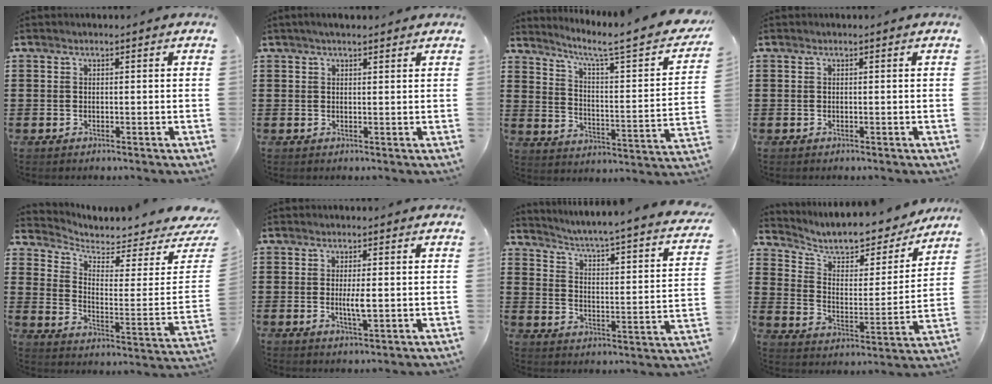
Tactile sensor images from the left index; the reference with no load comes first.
{"total": 1.8, "force": [1.4, 0.4, 0.9], "torque": [-0.020, 0.005, 0.026]}
{"total": 5.7, "force": [3.9, 0.1, 4.2], "torque": [-0.092, -0.037, 0.052]}
{"total": 0.0}
{"total": 4.5, "force": [4.2, 1.2, 1.0], "torque": [-0.049, -0.042, 0.071]}
{"total": 3.1, "force": [0.1, 0.5, 3.1], "torque": [-0.057, -0.004, 0.000]}
{"total": 2.7, "force": [2.1, -0.9, 1.5], "torque": [-0.046, -0.042, 0.019]}
{"total": 8.4, "force": [7.5, 2.3, 3.1], "torque": [-0.080, -0.051, 0.125]}